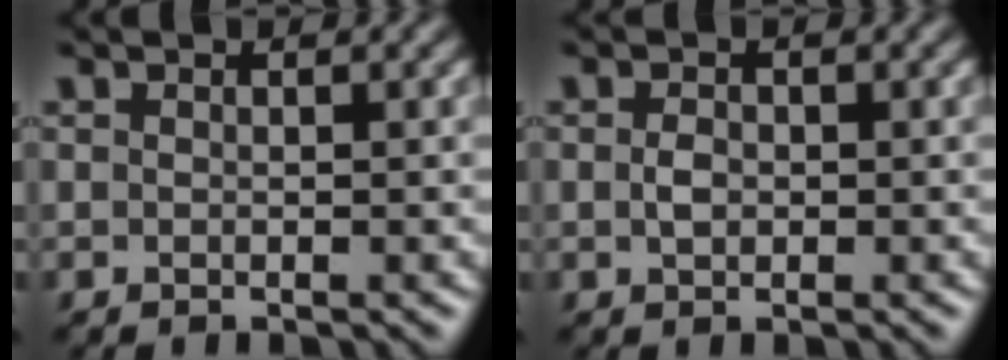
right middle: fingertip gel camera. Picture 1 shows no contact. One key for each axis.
{"total": 1.3, "fx": 0.0, "fy": 0.9, "fz": 0.9, "tx": -0.021, "ty": 0.000, "tz": -0.002}